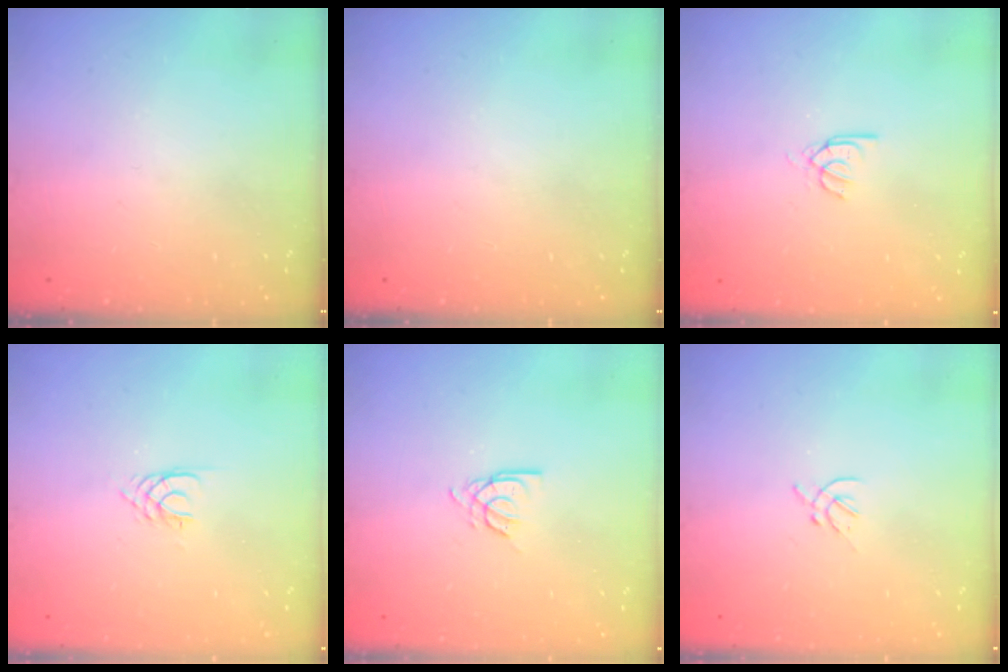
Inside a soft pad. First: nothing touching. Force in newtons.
{"total": 0.0}
{"total": 2.6, "press": 2.6, "slide": 0.2}
{"total": 1.7, "press": 1.7, "slide": 0.2}
{"total": 4.0, "press": 4.0, "slide": 0.1}
{"total": 1.4, "press": 1.3, "slide": 0.5}